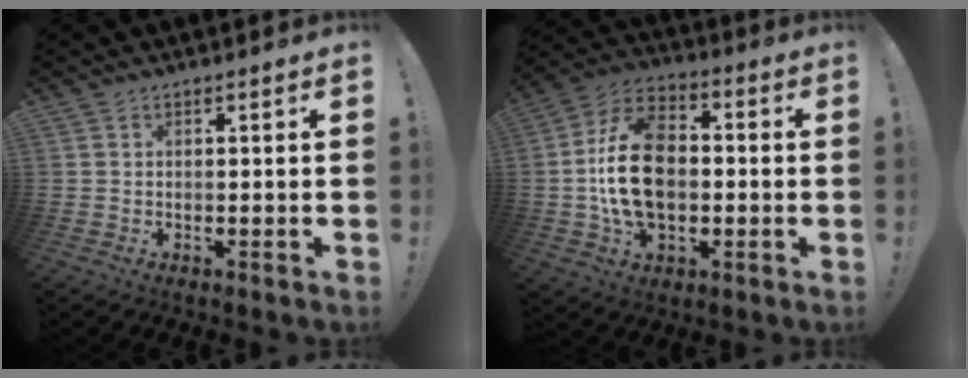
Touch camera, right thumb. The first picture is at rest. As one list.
[{"total": 20.1, "force": [-1.6, 13.6, 14.7], "torque": [-0.264, 0.026, -0.021]}]